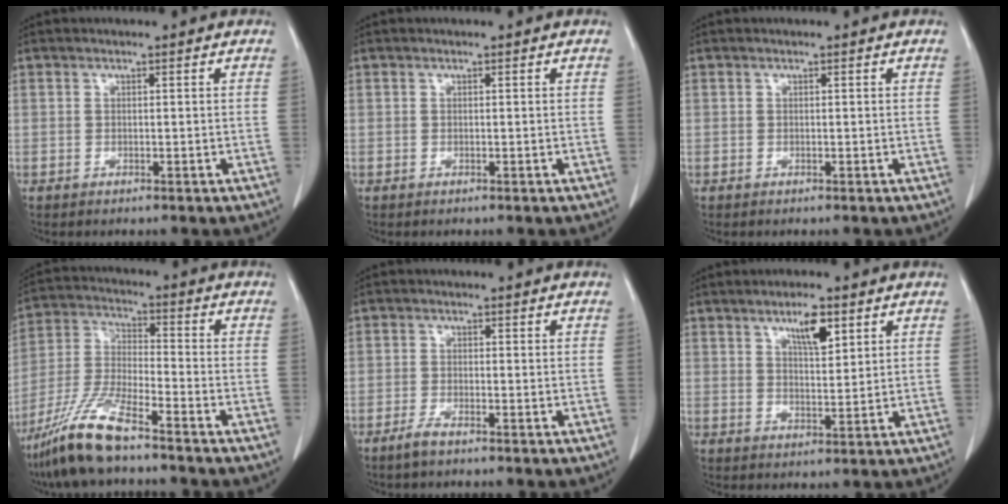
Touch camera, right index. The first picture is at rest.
{"total": 0.0}
{"total": 0.0}
{"total": 11.4, "force": [-8.6, 1.3, 7.4], "torque": [-0.161, -0.021, -0.168]}
{"total": 2.1, "force": [-1.6, 0.3, 1.3], "torque": [-0.032, -0.002, -0.033]}
{"total": 5.4, "force": [3.0, 1.4, 4.3], "torque": [-0.076, -0.001, 0.052]}